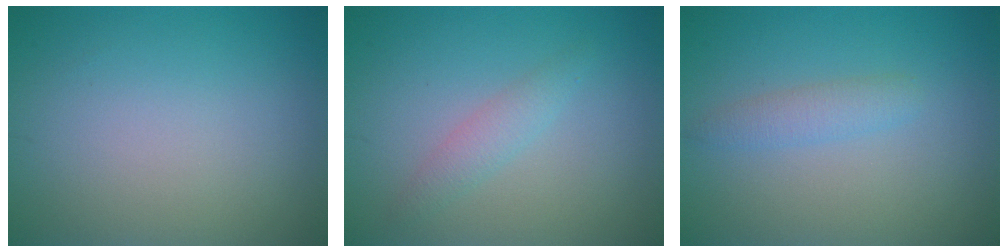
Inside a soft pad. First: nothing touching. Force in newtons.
{"total": 1.6, "press": 1.6, "slide": 0.2}
{"total": 1.7, "press": 1.7, "slide": 0.1}